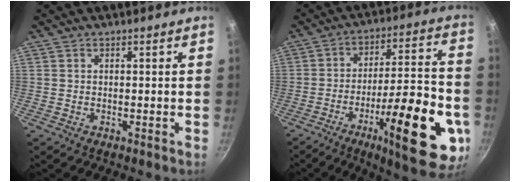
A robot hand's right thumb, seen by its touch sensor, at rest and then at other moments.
{"total": 23.9, "force": [-8.9, 6.9, 21.0], "torque": [-0.266, 0.034, -0.126]}